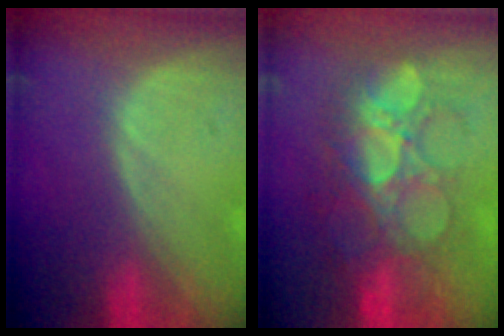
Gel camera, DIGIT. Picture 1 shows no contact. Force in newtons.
{"total": 8.8, "press": 8.6, "slide": 1.6}